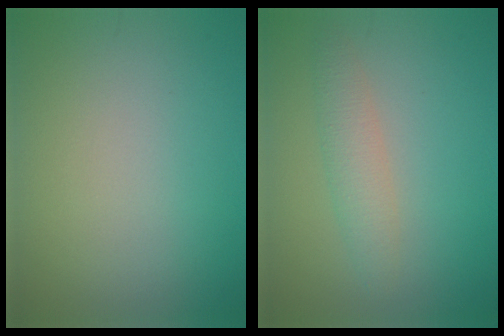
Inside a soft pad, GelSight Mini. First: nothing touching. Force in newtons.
{"total": 2.4, "press": 2.4, "slide": 0.0}